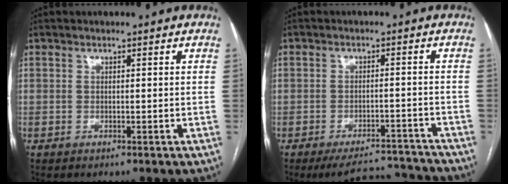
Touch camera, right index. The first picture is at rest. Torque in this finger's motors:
{"motor_torque": [-1.36, 0.11, -1.05, -0.21]}